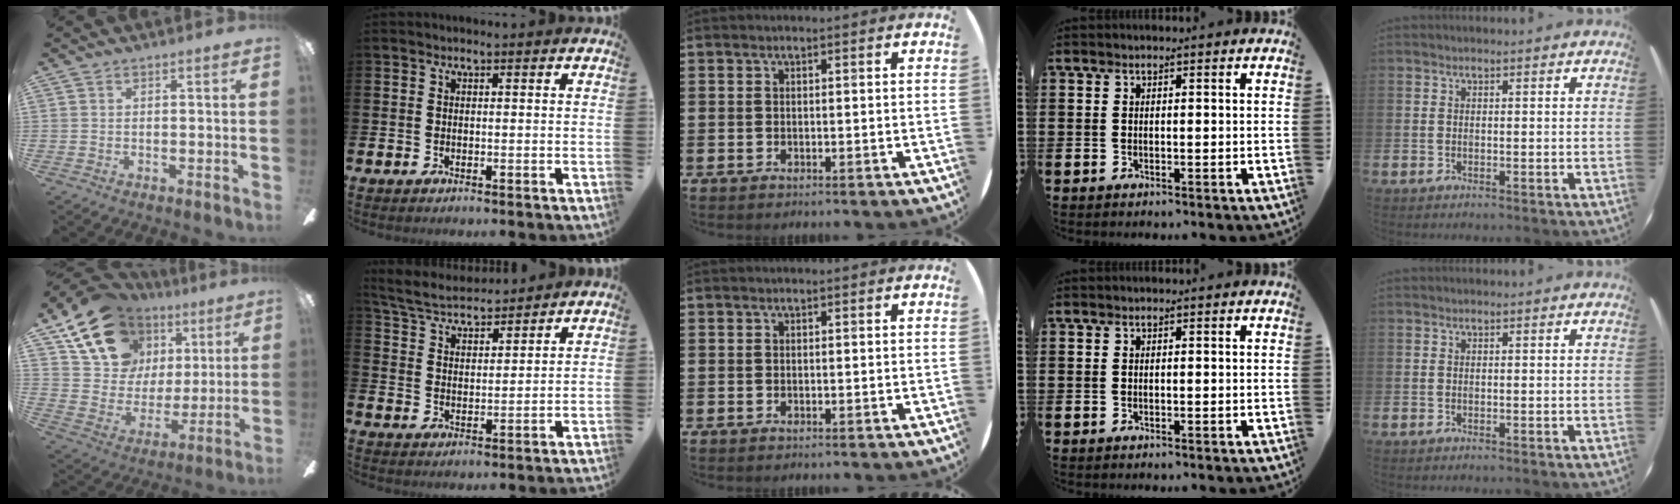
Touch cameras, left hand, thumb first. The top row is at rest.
{"thumb": {"total": 19.6, "force": [11.5, 13.8, 7.9], "torque": [-0.146, -0.052, 0.219]}, "index": {"total": 5.3, "force": [5.2, 0.9, 0.7], "torque": [-0.039, -0.028, 0.092]}}